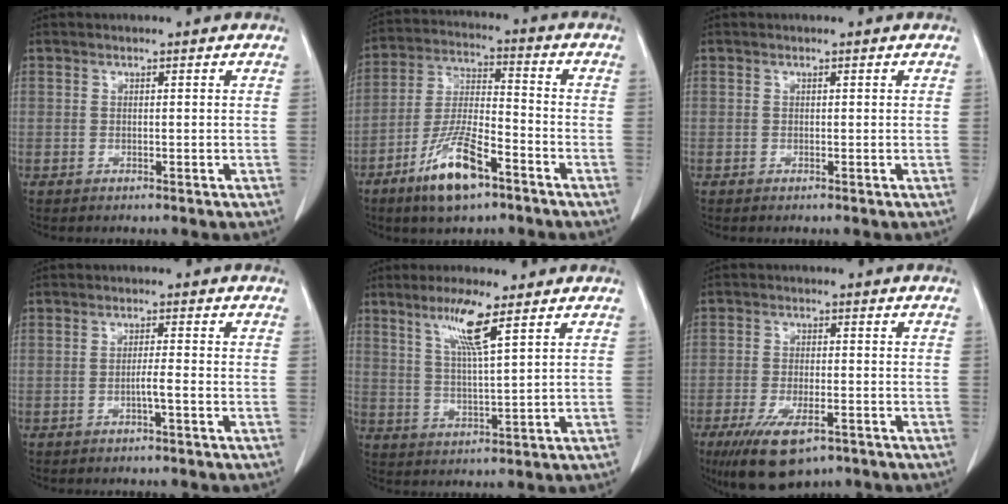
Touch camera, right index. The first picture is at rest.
{"total": 11.9, "force": [-7.1, 3.2, 9.0], "torque": [-0.184, -0.010, -0.131]}
{"total": 0.0}
{"total": 1.9, "force": [-0.8, -0.2, 1.7], "torque": [-0.029, 0.001, -0.016]}
{"total": 7.1, "force": [4.1, -0.3, 5.8], "torque": [-0.112, -0.005, 0.077]}
{"total": 10.0, "force": [-6.1, 3.6, 7.0], "torque": [-0.126, -0.018, -0.098]}